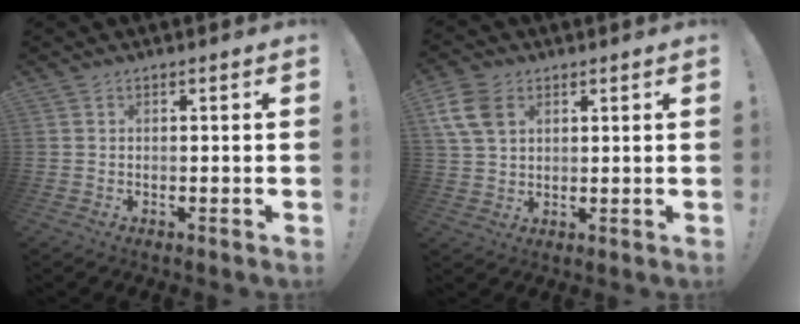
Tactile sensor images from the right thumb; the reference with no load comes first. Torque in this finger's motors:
{"motor_torque": [1.11, 0.87, 0.44, -0.22, -0.02]}